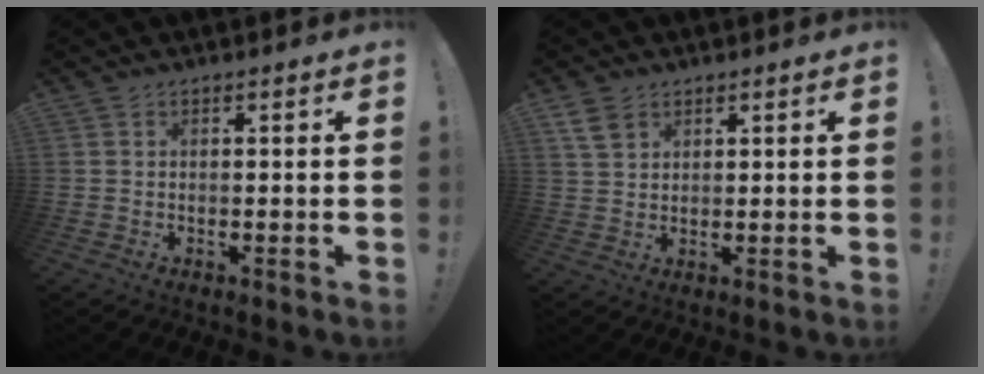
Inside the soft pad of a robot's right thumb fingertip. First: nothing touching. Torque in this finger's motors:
{"motor_torque": [-0.44, 0.53, 0.34, 0.13, -0.02]}